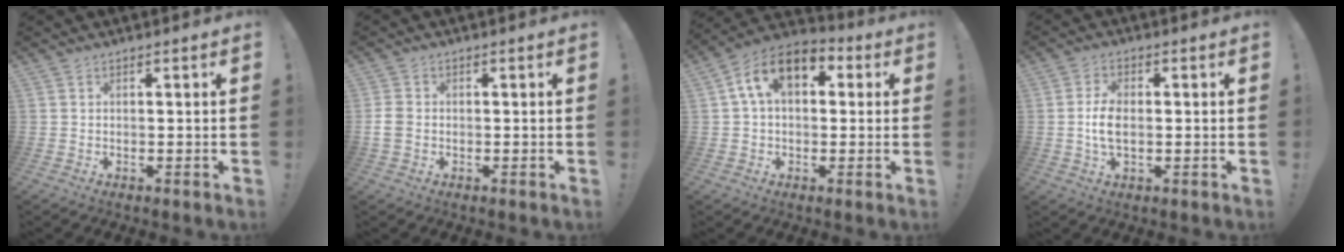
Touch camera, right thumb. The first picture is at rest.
{"total": 4.1, "force": [-0.7, 3.0, 2.7], "torque": [-0.058, 0.007, -0.011]}
{"total": 12.8, "force": [4.4, 7.8, 9.2], "torque": [-0.154, 0.003, 0.083]}
{"total": 6.3, "force": [-0.4, 3.4, 5.2], "torque": [-0.095, -0.002, -0.012]}